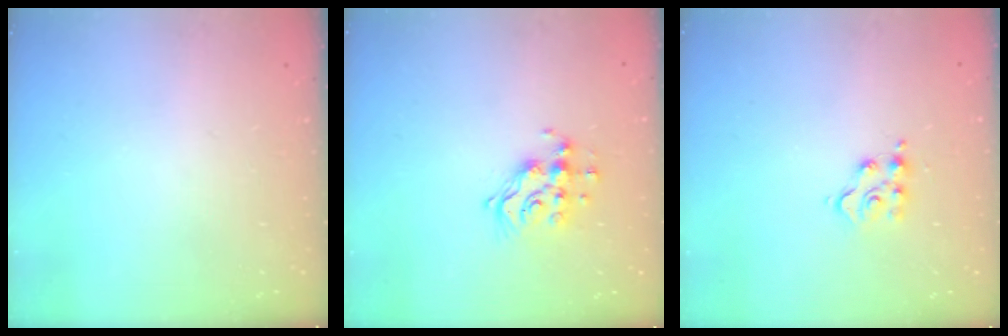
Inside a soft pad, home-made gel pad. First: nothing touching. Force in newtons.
{"total": 12.0, "press": 11.9, "slide": 1.1}
{"total": 5.7, "press": 5.7, "slide": 0.2}